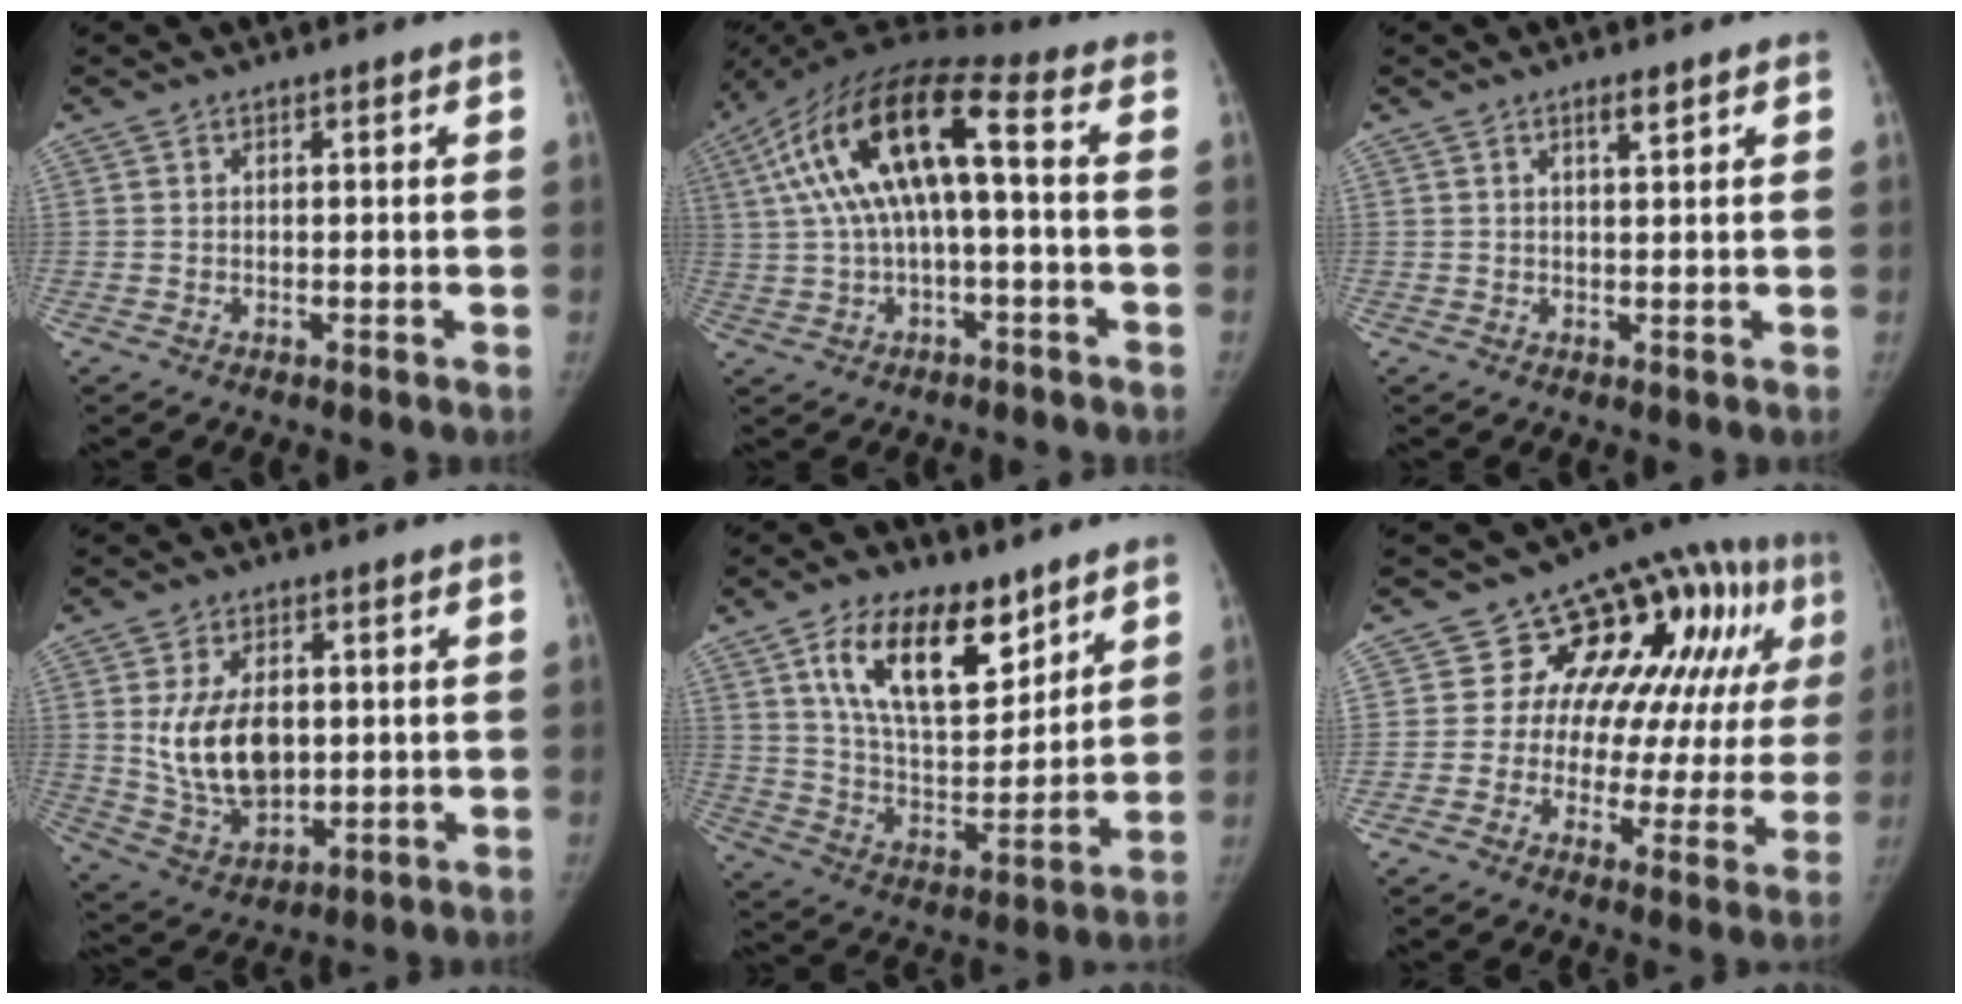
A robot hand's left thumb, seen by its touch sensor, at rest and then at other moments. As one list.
[{"total": 16.5, "force": [2.0, 5.9, 15.3], "torque": [-0.309, 0.056, 0.033]}, {"total": 2.0, "force": [1.3, 0.4, 1.4], "torque": [-0.020, -0.008, 0.023]}, {"total": 13.0, "force": [1.4, 8.3, 9.9], "torque": [-0.152, -0.016, 0.042]}, {"total": 17.9, "force": [10.0, 8.9, 11.9], "torque": [-0.154, -0.052, 0.184]}, {"total": 18.3, "force": [5.7, 10.8, 13.6], "torque": [-0.115, 0.010, 0.070]}]